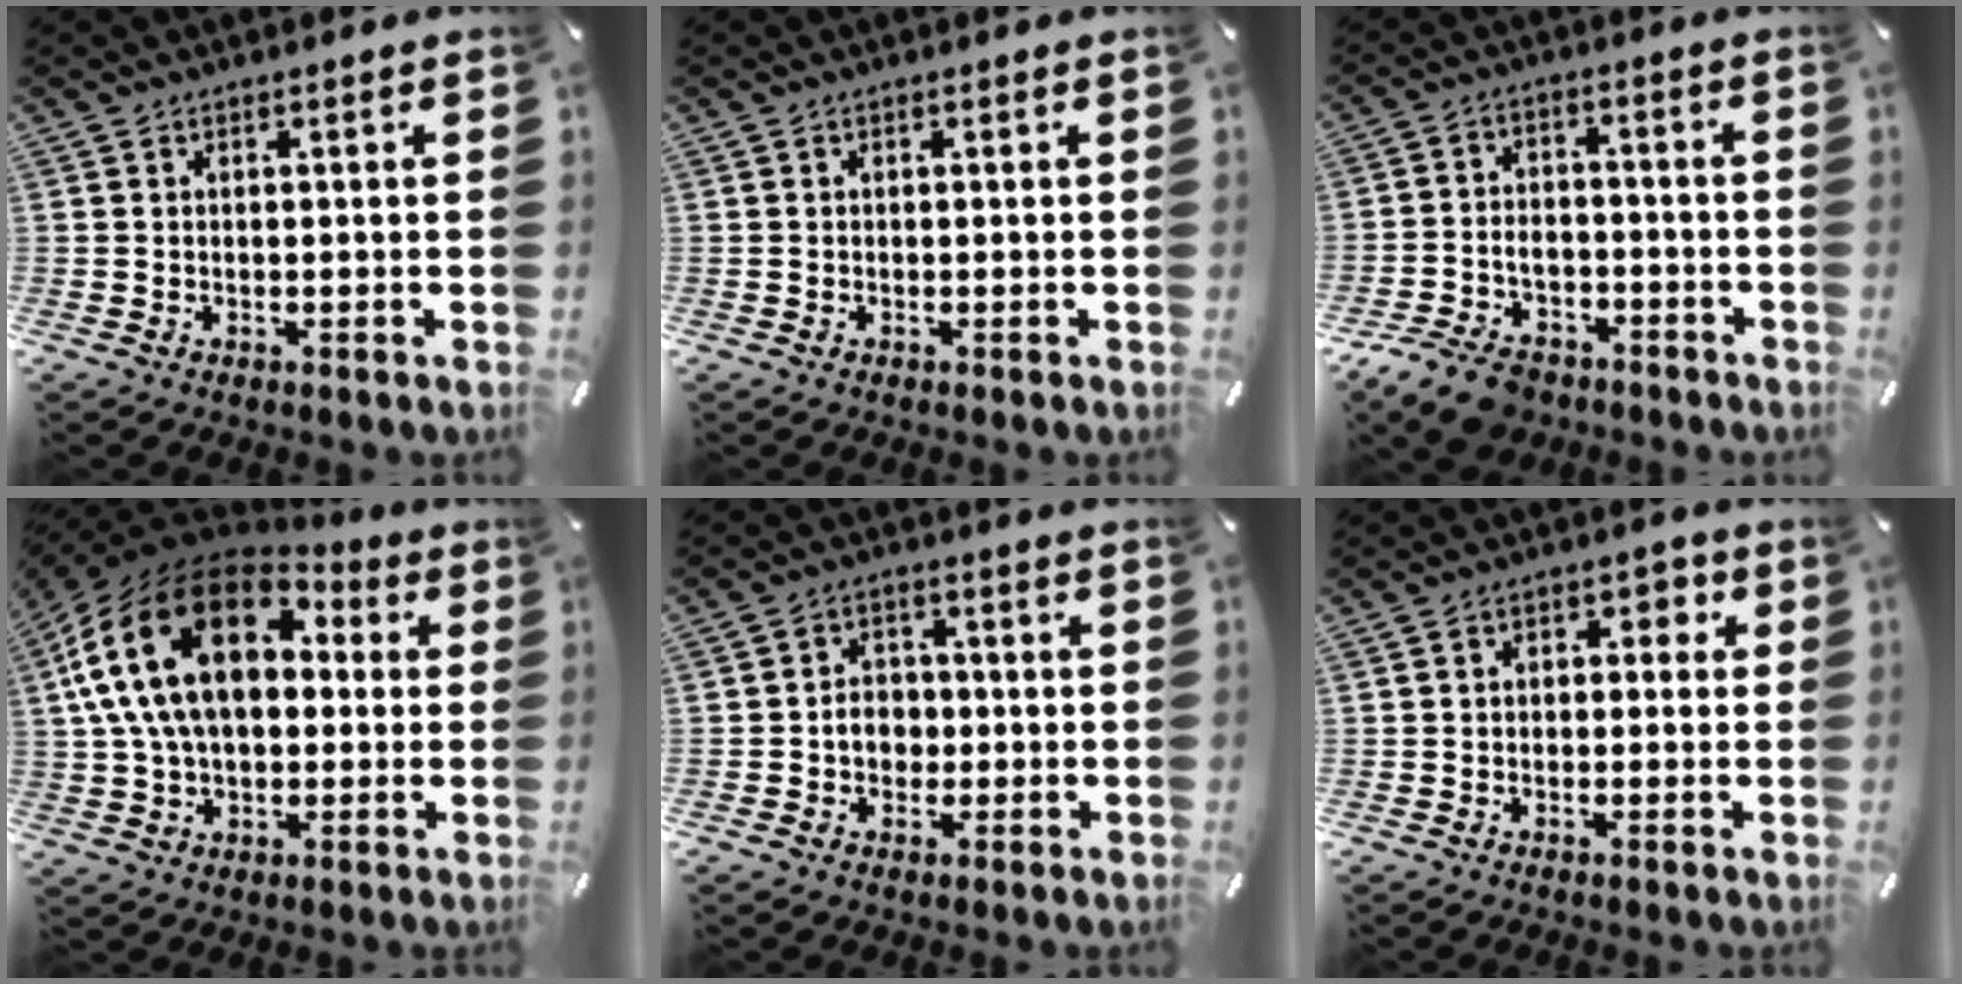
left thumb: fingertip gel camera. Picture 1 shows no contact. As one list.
[{"total": 0.0}, {"total": 8.0, "force": [-5.5, 5.0, 2.7], "torque": [-0.051, 0.037, -0.101]}, {"total": 22.7, "force": [5.3, 14.8, 16.4], "torque": [-0.332, 0.000, 0.080]}, {"total": 5.4, "force": [-1.0, 4.7, 2.6], "torque": [-0.033, 0.007, -0.019]}, {"total": 3.6, "force": [-1.2, 2.8, 1.8], "torque": [-0.027, 0.016, -0.028]}]